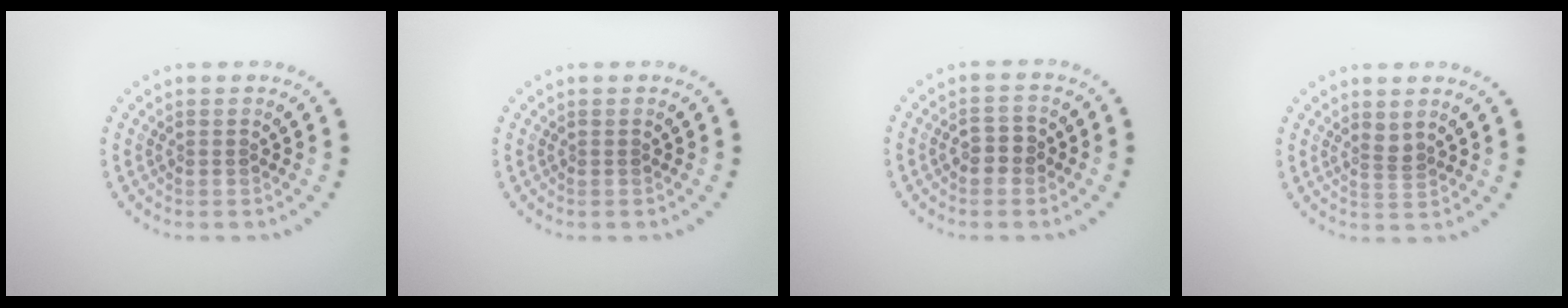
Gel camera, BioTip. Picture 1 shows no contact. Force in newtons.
{"total": 0.0}
{"total": 1.6, "press": 1.5, "slide": 0.5}
{"total": 1.1, "press": 0.7, "slide": 0.8}